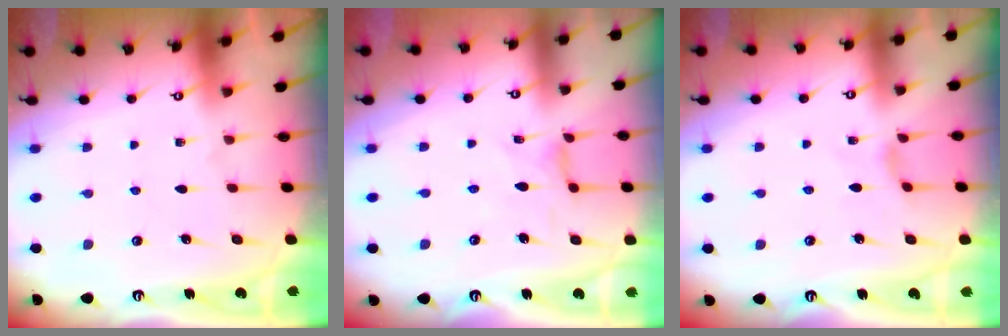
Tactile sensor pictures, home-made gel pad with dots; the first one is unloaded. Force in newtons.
{"total": 0.7, "press": 0.6, "slide": 0.4}
{"total": 1.7, "press": 1.6, "slide": 0.4}